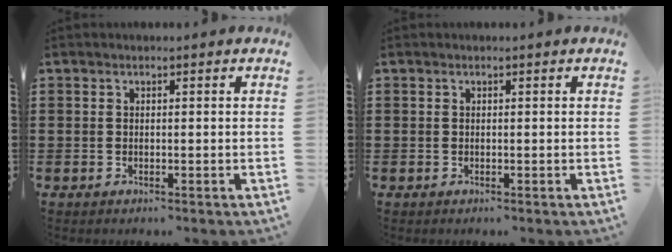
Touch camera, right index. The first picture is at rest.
{"total": 0.0}